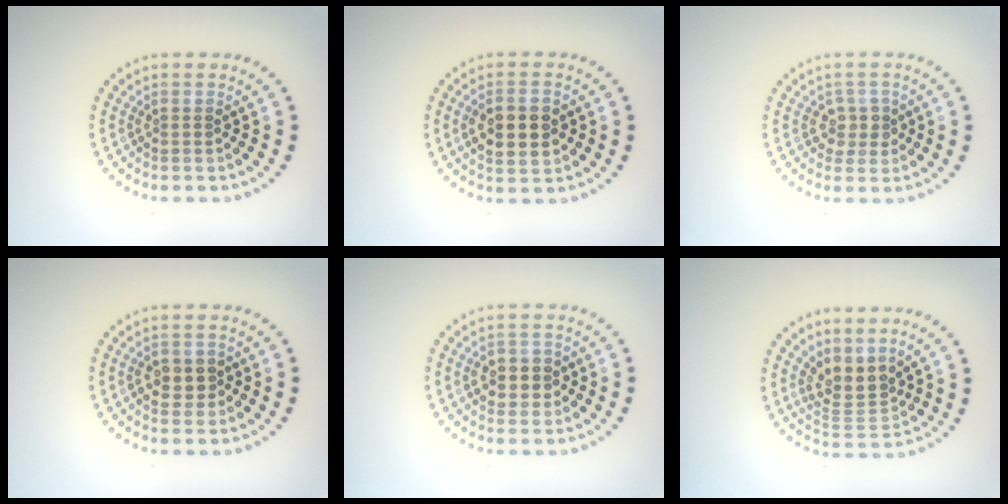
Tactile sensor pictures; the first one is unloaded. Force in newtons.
{"total": 4.6, "press": 4.6, "slide": 0.3}
{"total": 1.8, "press": 1.7, "slide": 0.5}
{"total": 2.4, "press": 2.4, "slide": 0.4}
{"total": 2.9, "press": 2.8, "slide": 0.6}
{"total": 3.5, "press": 2.9, "slide": 2.0}